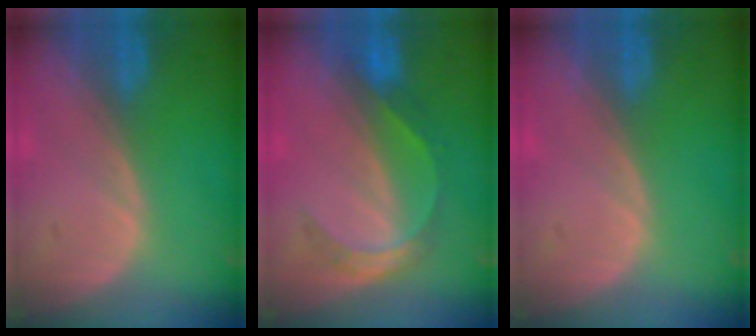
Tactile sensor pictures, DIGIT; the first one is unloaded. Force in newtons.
{"total": 4.6, "press": 4.6, "slide": 0.2}
{"total": 0.0}